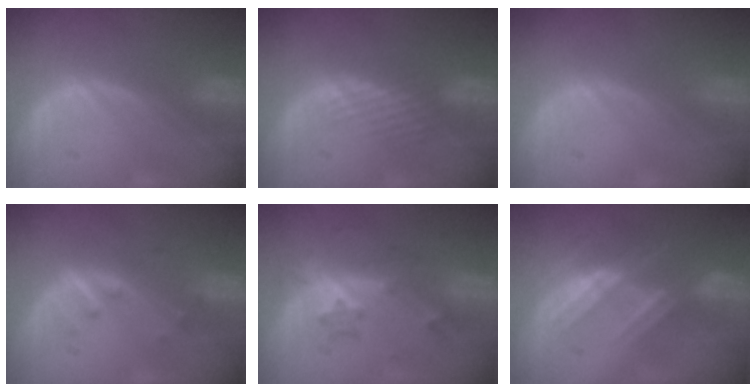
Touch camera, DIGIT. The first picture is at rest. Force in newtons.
{"total": 2.2, "press": 2.2, "slide": 0.2}
{"total": 0.0}
{"total": 2.7, "press": 2.7, "slide": 0.5}
{"total": 6.1, "press": 5.4, "slide": 2.8}
{"total": 7.3, "press": 6.5, "slide": 3.3}